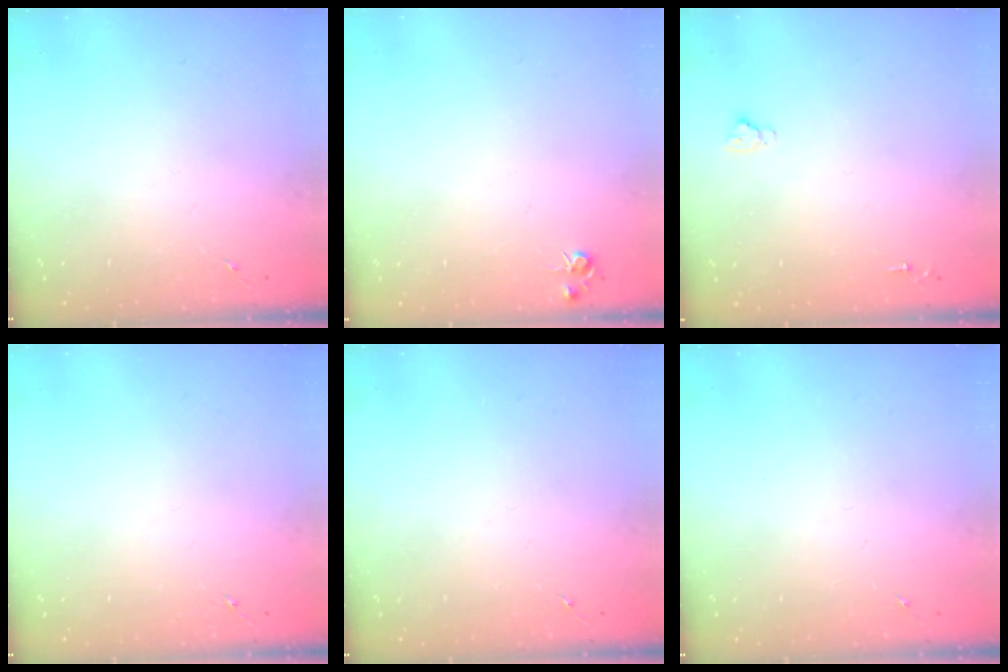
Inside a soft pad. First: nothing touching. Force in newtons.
{"total": 4.3, "press": 4.3, "slide": 0.5}
{"total": 2.6, "press": 2.5, "slide": 0.3}
{"total": 0.0}
{"total": 0.0}
{"total": 0.0}